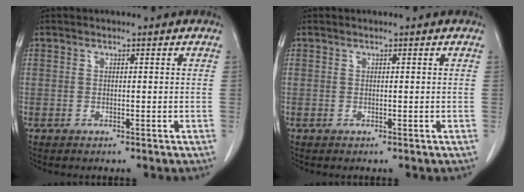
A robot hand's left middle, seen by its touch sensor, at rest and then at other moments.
{"total": 0.0}